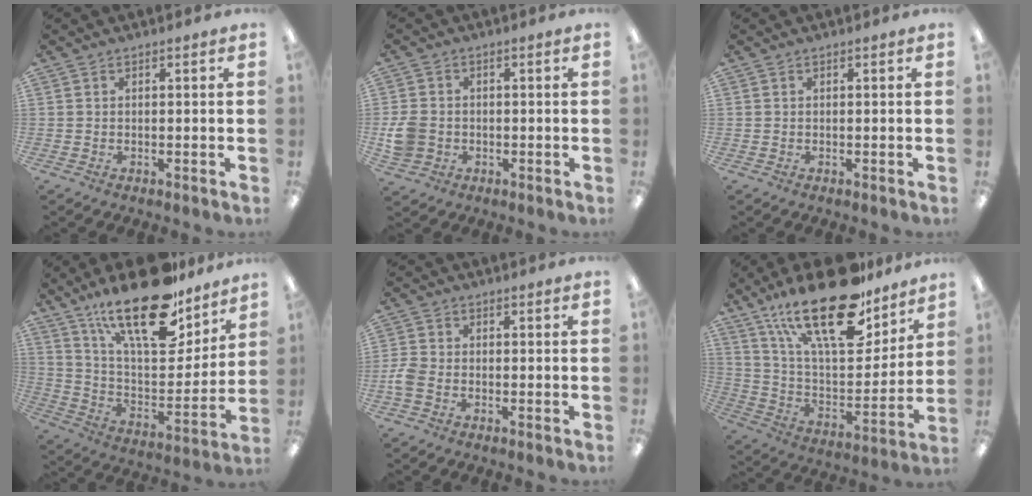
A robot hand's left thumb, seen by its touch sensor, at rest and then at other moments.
{"total": 6.0, "force": [-0.9, 5.2, 2.8], "torque": [-0.054, 0.010, -0.014]}
{"total": 0.0}
{"total": 25.2, "force": [17.7, 9.4, 15.2], "torque": [-0.245, -0.110, 0.302]}
{"total": 3.6, "force": [-1.3, 2.5, 2.3], "torque": [-0.049, 0.003, -0.024]}
{"total": 27.3, "force": [18.1, 10.7, 17.4], "torque": [-0.295, -0.106, 0.308]}